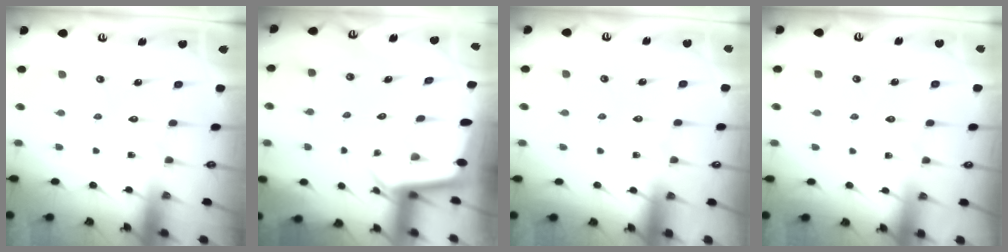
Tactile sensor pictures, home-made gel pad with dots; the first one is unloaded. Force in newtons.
{"total": 2.7, "press": 2.7, "slide": 0.0}
{"total": 3.8, "press": 3.8, "slide": 0.6}
{"total": 1.8, "press": 1.8, "slide": 0.3}